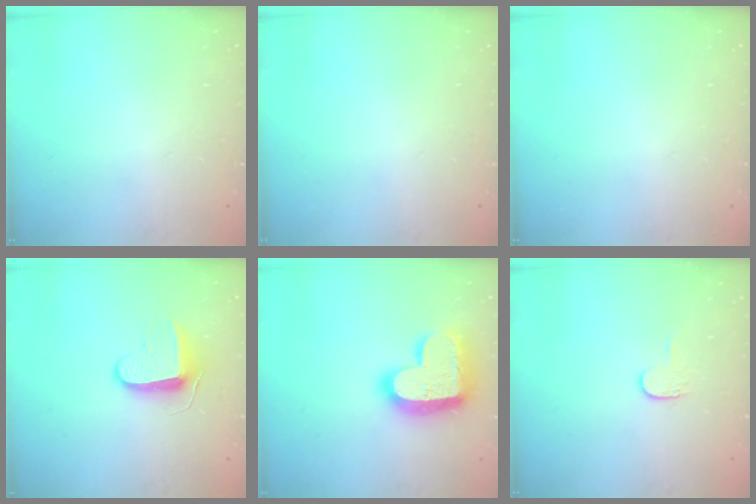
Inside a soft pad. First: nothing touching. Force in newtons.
{"total": 0.0}
{"total": 0.0}
{"total": 9.0, "press": 9.0, "slide": 0.7}
{"total": 21.4, "press": 21.4, "slide": 1.3}
{"total": 3.4, "press": 3.4, "slide": 0.4}